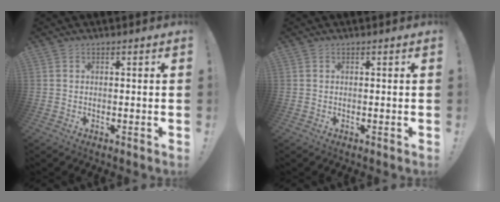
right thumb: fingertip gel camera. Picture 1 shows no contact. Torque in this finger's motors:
{"motor_torque": [-0.01, 0.01, 0.10, -0.10, 0.05]}